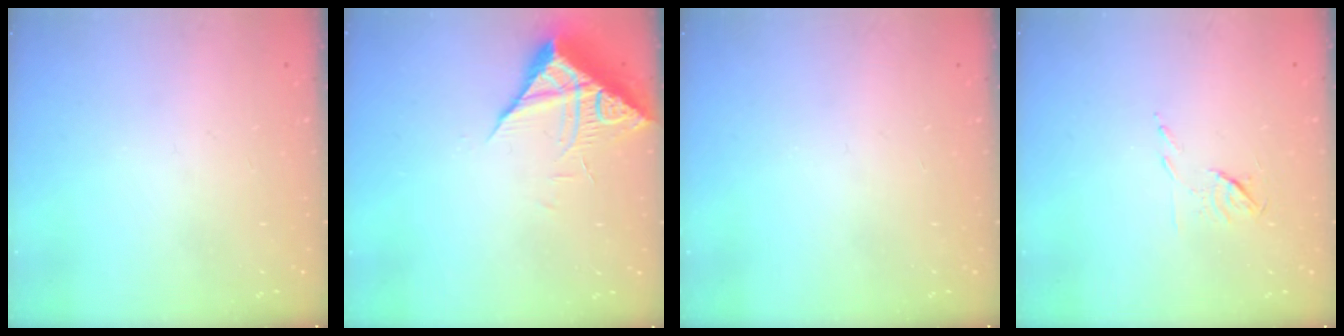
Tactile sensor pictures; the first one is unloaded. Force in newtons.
{"total": 8.5, "press": 8.4, "slide": 0.8}
{"total": 0.0}
{"total": 5.4, "press": 5.3, "slide": 0.9}